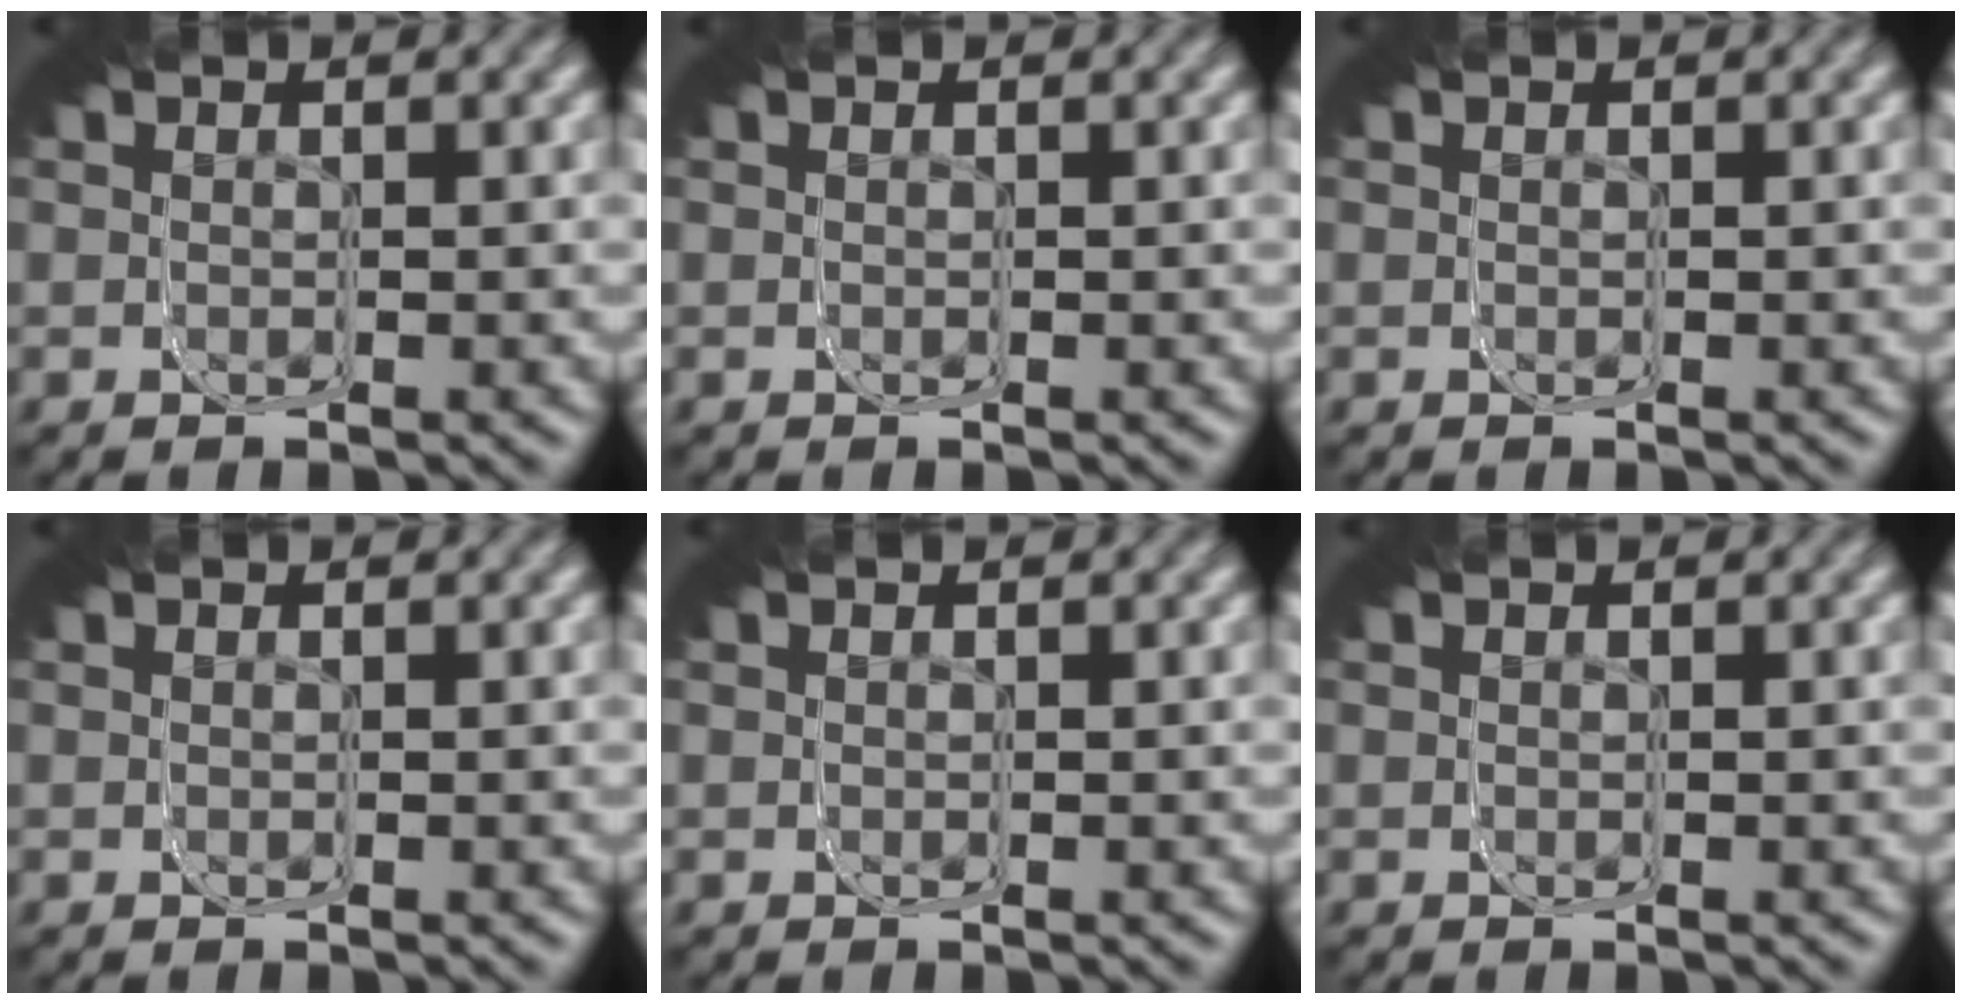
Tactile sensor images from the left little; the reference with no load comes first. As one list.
[{"total": 0.0}, {"total": 0.0}, {"total": 0.0}, {"total": 0.0}, {"total": 0.0}]